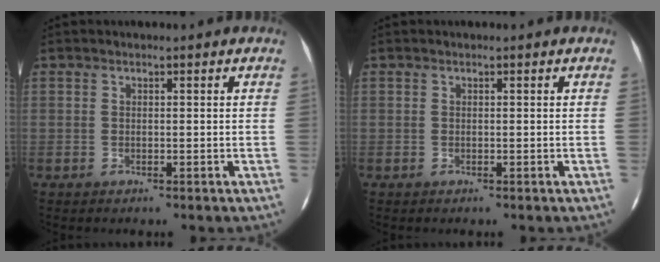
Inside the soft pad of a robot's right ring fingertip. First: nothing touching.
{"total": 0.0}